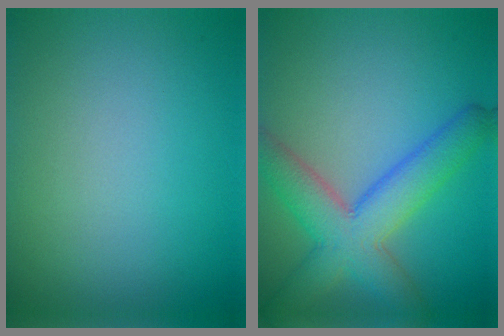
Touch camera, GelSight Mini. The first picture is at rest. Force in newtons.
{"total": 6.8, "press": 6.8, "slide": 0.3}